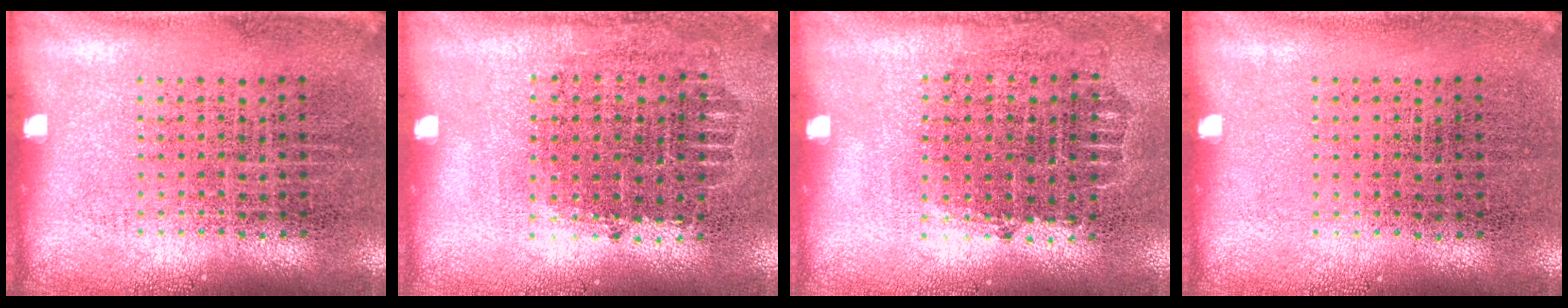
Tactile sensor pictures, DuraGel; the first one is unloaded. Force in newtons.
{"total": 0.7, "press": 0.7, "slide": 0.2}
{"total": 0.7, "press": 0.6, "slide": 0.3}
{"total": 0.0}